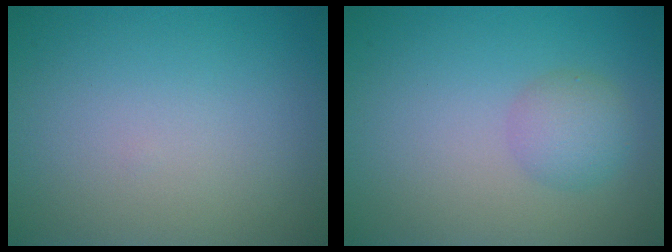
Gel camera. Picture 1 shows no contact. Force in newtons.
{"total": 2.4, "press": 2.4, "slide": 0.0}